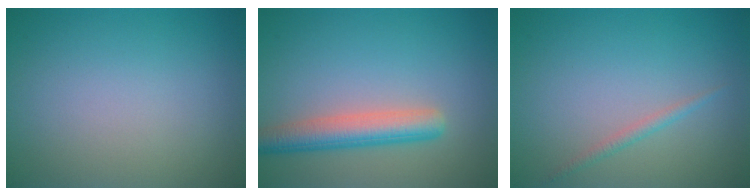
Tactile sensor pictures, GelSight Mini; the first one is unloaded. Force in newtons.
{"total": 4.2, "press": 4.2, "slide": 0.4}
{"total": 0.9, "press": 0.9, "slide": 0.1}